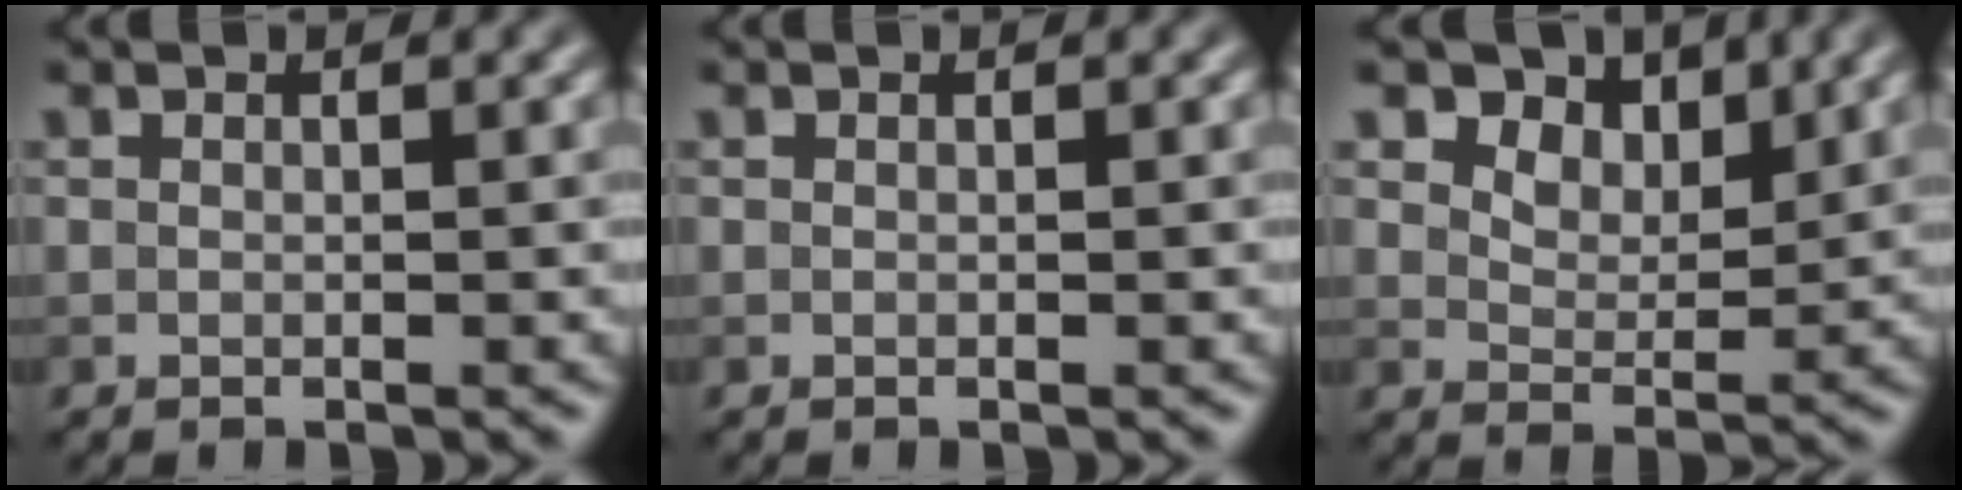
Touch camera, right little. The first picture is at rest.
{"total": 0.0}
{"total": 6.2, "force": [4.2, 3.7, 2.8], "torque": [-0.068, -0.010, 0.077]}